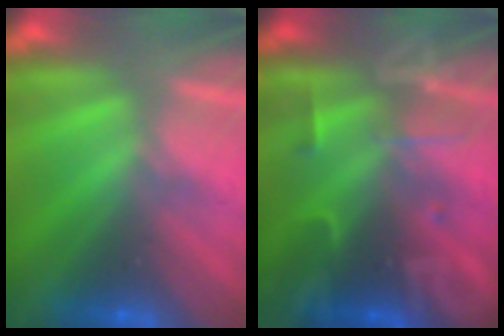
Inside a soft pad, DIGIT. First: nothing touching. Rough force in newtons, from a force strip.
{"total": 2.4}